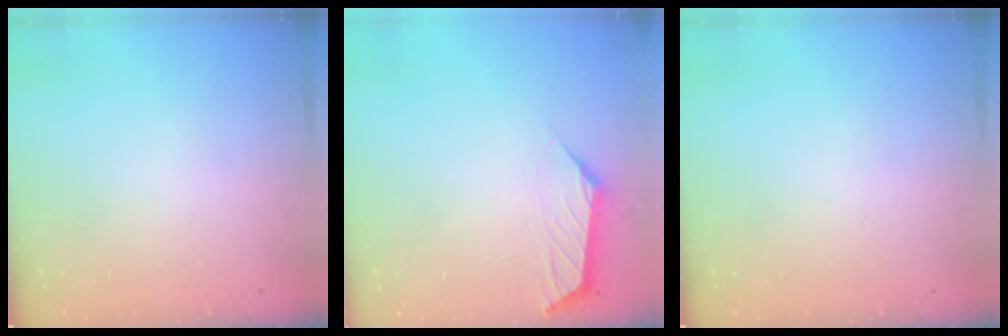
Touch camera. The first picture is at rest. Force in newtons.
{"total": 0.8, "press": 0.7, "slide": 0.4}
{"total": 0.0}